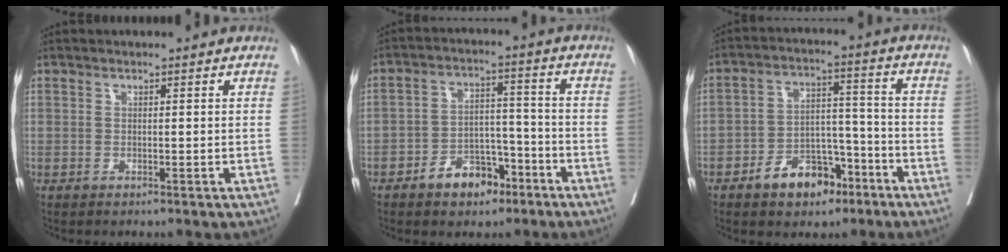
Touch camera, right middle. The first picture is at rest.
{"total": 7.4, "force": [-4.7, 4.3, 3.7], "torque": [-0.055, 0.021, -0.075]}
{"total": 8.9, "force": [-5.6, 5.1, 4.7], "torque": [-0.070, 0.023, -0.089]}